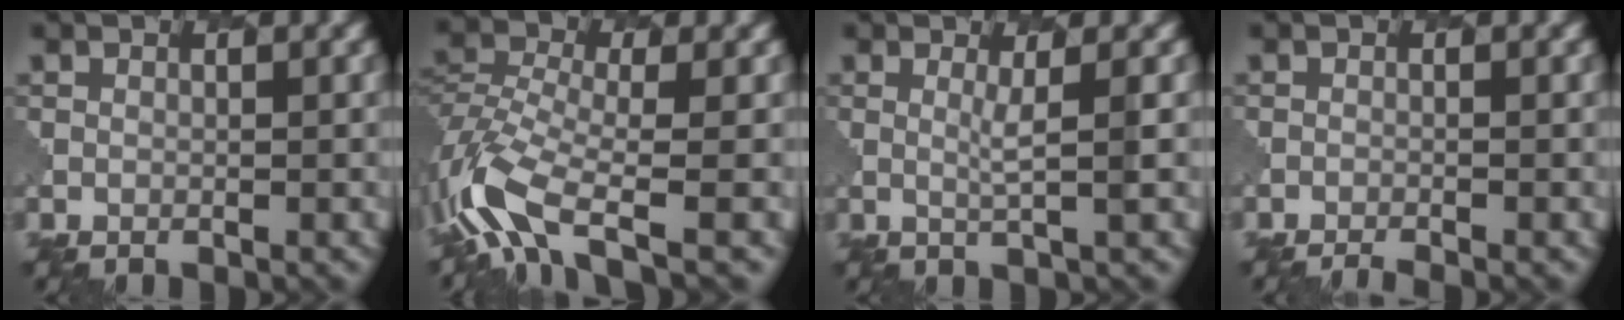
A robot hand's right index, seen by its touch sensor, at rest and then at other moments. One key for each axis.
{"total": 7.4, "fx": -4.1, "fy": 2.9, "fz": 5.4, "tx": -0.121, "ty": -0.007, "tz": -0.094}
{"total": 1.6, "fx": 0.5, "fy": 0.2, "fz": 1.4, "tx": -0.028, "ty": -0.004, "tz": 0.007}
{"total": 1.3, "fx": -1.2, "fy": 0.2, "fz": 0.4, "tx": 0.000, "ty": -0.001, "tz": -0.023}